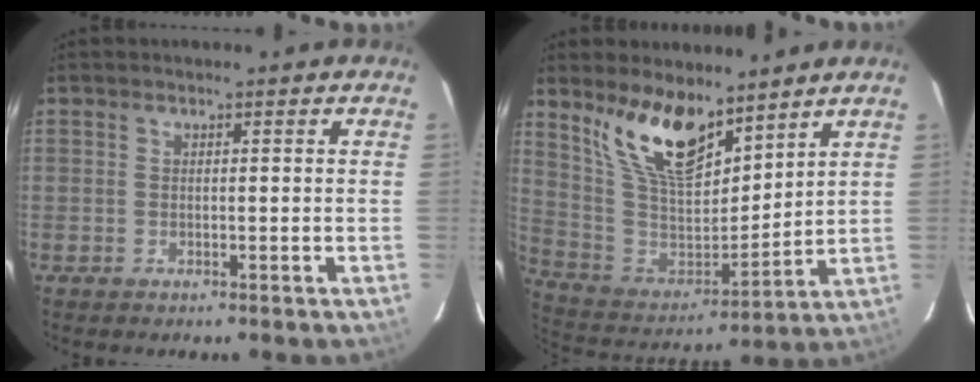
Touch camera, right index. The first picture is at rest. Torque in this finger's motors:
{"motor_torque": [0.47, 0.43, 0.59, 0.13]}